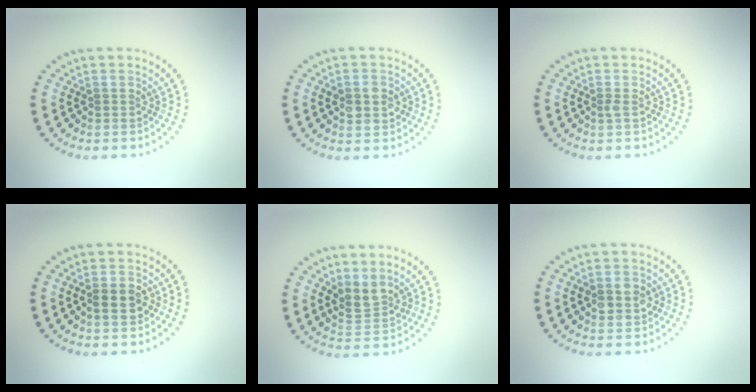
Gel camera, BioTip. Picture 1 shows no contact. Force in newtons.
{"total": 2.1, "press": 2.1, "slide": 0.2}
{"total": 0.6, "press": 0.4, "slide": 0.3}
{"total": 2.5, "press": 2.5, "slide": 0.6}
{"total": 2.4, "press": 2.0, "slide": 1.4}
{"total": 2.1, "press": 2.1, "slide": 0.2}